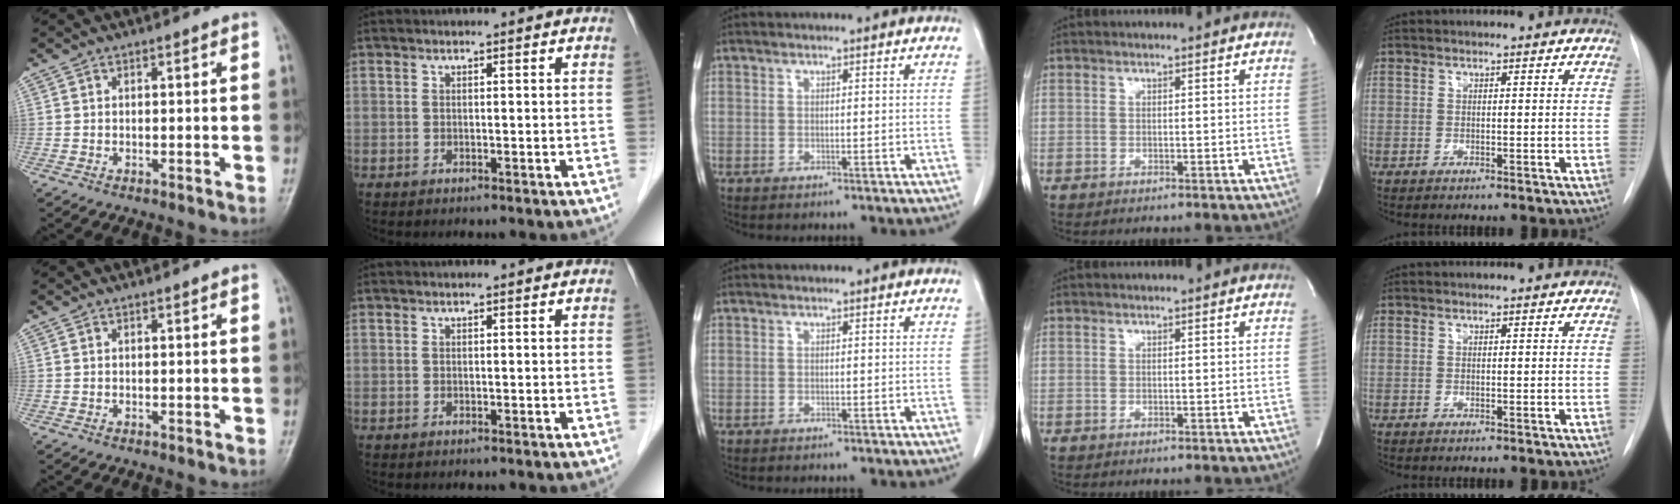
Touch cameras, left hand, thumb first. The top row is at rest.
{}